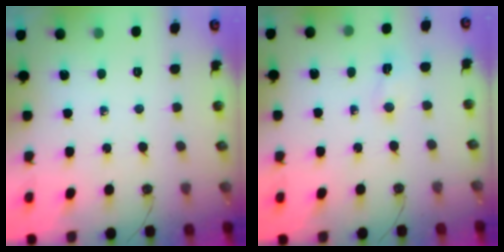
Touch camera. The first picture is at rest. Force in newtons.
{"total": 2.3, "press": 2.2, "slide": 0.7}